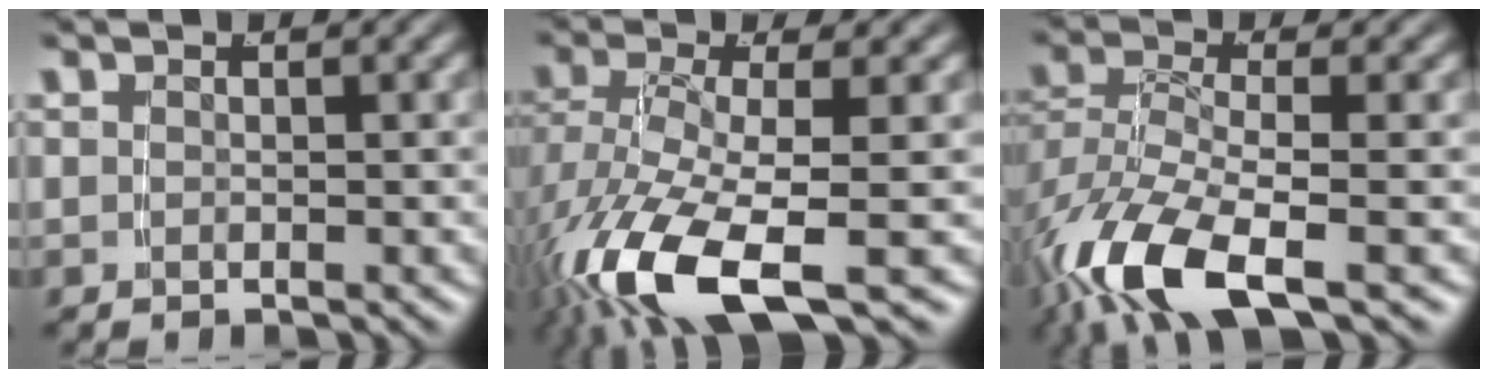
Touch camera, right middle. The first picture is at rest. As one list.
[{"total": 8.3, "force": [-3.5, 3.0, 6.8], "torque": [-0.158, -0.048, -0.029]}, {"total": 7.3, "force": [-3.5, 2.9, 5.7], "torque": [-0.142, -0.043, -0.036]}]